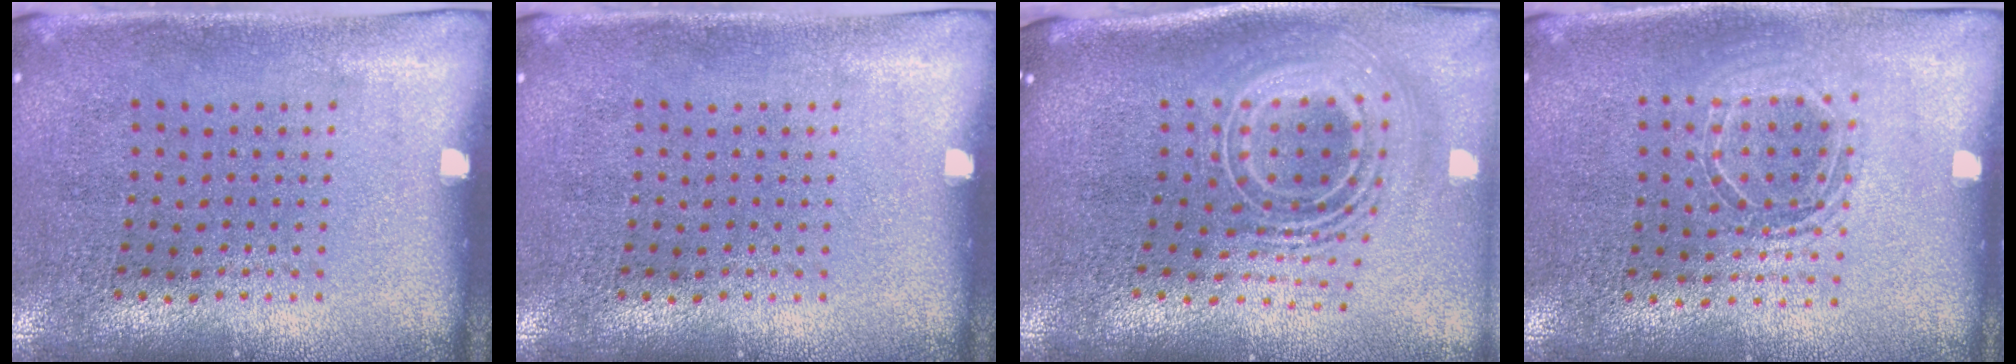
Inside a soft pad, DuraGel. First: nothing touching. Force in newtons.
{"total": 0.0}
{"total": 2.8, "press": 1.8, "slide": 2.2}
{"total": 1.4, "press": 1.2, "slide": 0.7}